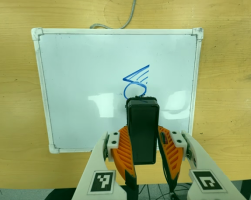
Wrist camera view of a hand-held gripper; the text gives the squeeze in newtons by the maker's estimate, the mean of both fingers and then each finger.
{"total": 7.0, "left": 5.2, "right": 8.7}